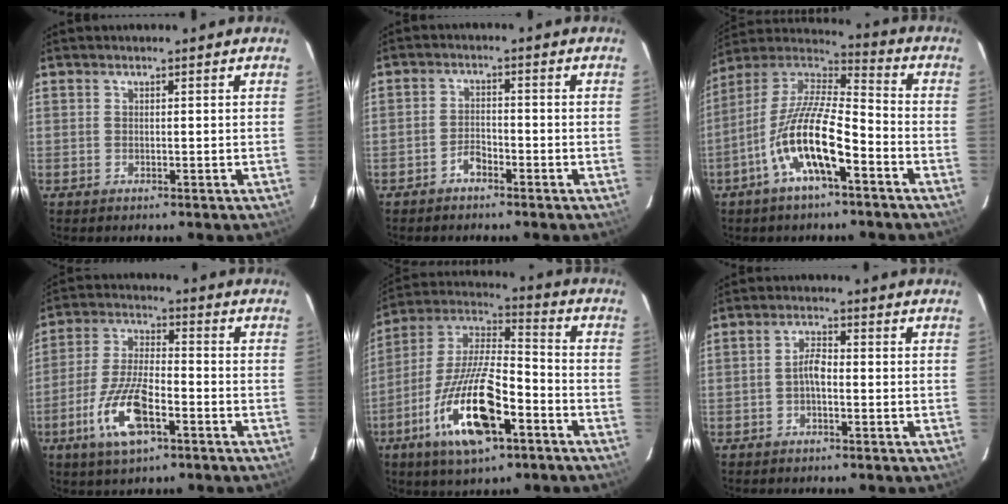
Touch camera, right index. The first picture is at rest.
{"total": 2.7, "force": [-2.2, 1.2, 1.0], "torque": [-0.028, 0.007, -0.038]}
{"total": 15.6, "force": [-7.1, 4.3, 13.1], "torque": [-0.255, -0.012, -0.140]}
{"total": 12.4, "force": [-5.8, 4.2, 10.1], "torque": [-0.217, -0.009, -0.108]}
{"total": 19.8, "force": [-9.1, 6.9, 16.2], "torque": [-0.329, -0.022, -0.170]}
{"total": 2.8, "force": [-1.0, 1.1, 2.4], "torque": [-0.048, 0.010, -0.019]}